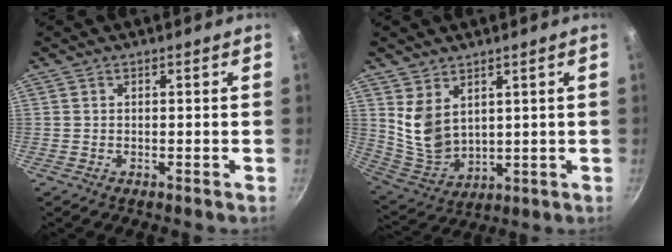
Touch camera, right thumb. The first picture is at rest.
{"total": 8.7, "force": [3.7, 5.8, 5.3], "torque": [-0.083, -0.040, 0.092]}